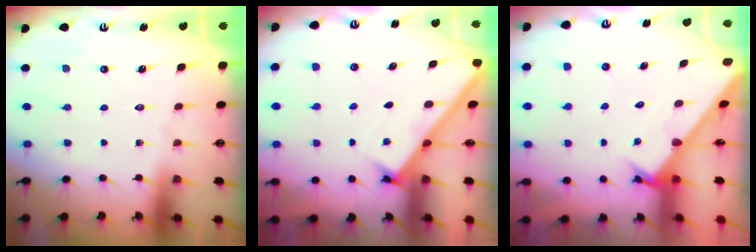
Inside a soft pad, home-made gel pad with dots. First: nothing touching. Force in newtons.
{"total": 2.7, "press": 2.7, "slide": 0.4}
{"total": 2.6, "press": 2.6, "slide": 0.3}